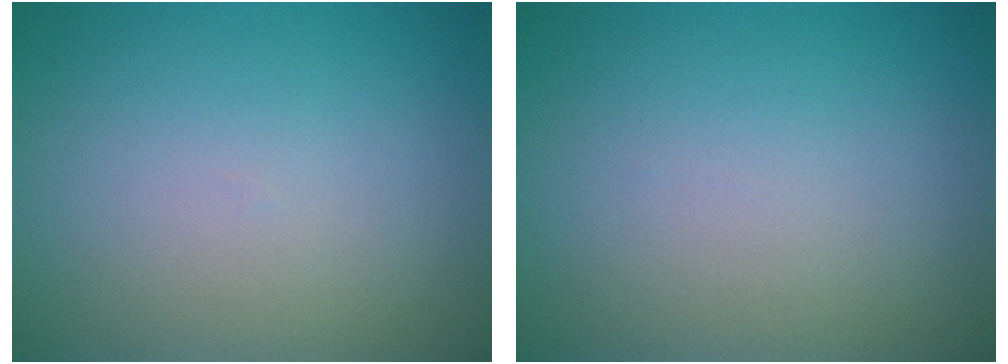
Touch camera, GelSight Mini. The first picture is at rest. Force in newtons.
{"total": 0.0}